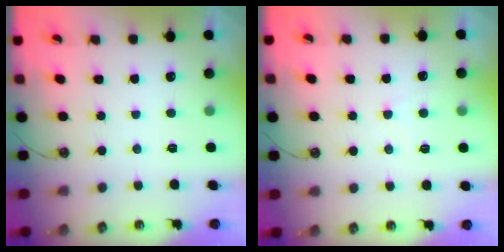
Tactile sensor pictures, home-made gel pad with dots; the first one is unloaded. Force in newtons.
{"total": 2.2, "press": 2.1, "slide": 0.4}